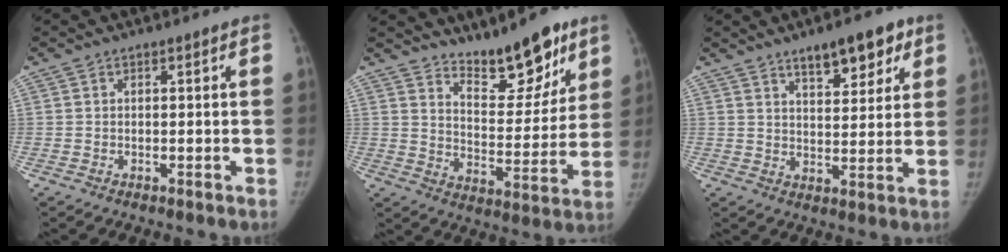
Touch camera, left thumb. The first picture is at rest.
{"total": 14.6, "force": [10.9, 5.3, 8.2], "torque": [-0.071, -0.076, 0.176]}
{"total": 10.0, "force": [6.3, 3.9, 6.7], "torque": [-0.068, -0.032, 0.096]}